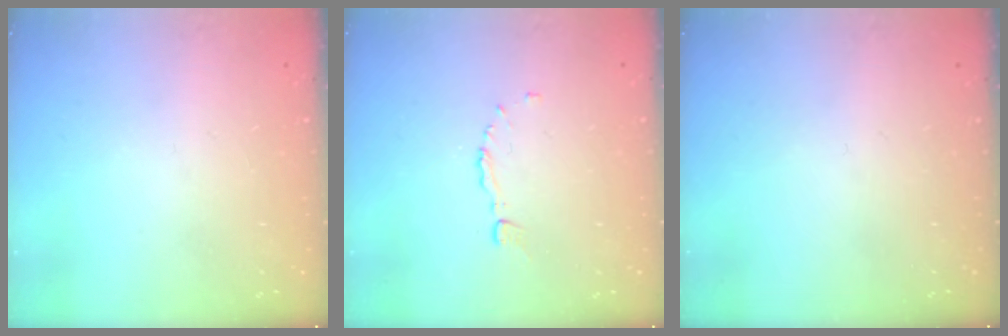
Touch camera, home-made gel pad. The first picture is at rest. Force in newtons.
{"total": 4.1, "press": 4.1, "slide": 0.3}
{"total": 0.0}